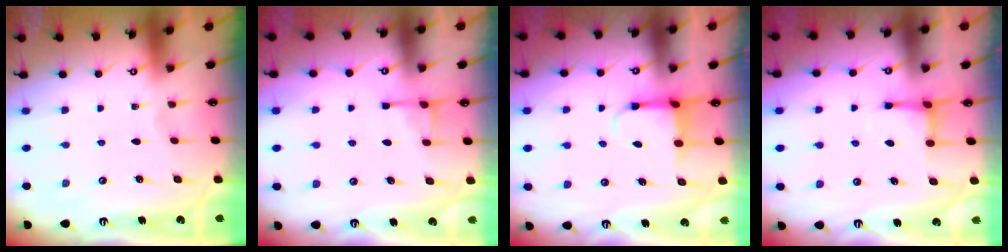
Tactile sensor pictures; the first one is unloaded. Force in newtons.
{"total": 4.1, "press": 4.1, "slide": 0.7}
{"total": 3.9, "press": 3.7, "slide": 1.2}
{"total": 3.3, "press": 3.3, "slide": 0.3}